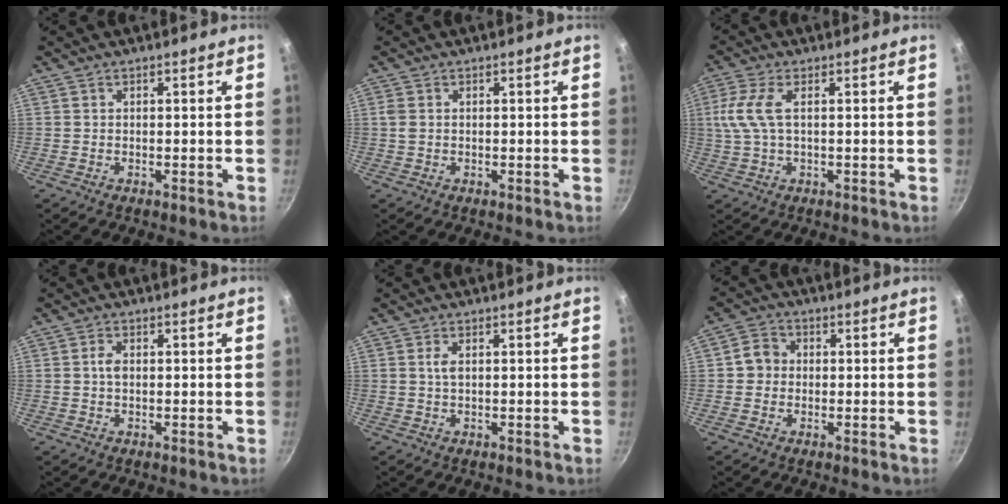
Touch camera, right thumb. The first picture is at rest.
{"total": 1.4, "force": [0.2, 1.0, 0.9], "torque": [-0.017, 0.002, 0.003]}
{"total": 6.5, "force": [0.5, 2.2, 6.0], "torque": [-0.148, 0.010, 0.010]}
{"total": 1.9, "force": [0.1, 1.2, 1.5], "torque": [-0.025, 0.005, 0.001]}
{"total": 1.7, "force": [0.4, 0.7, 1.5], "torque": [-0.029, 0.000, 0.009]}
{"total": 4.3, "force": [0.0, 3.9, 1.7], "torque": [-0.008, 0.009, -0.012]}